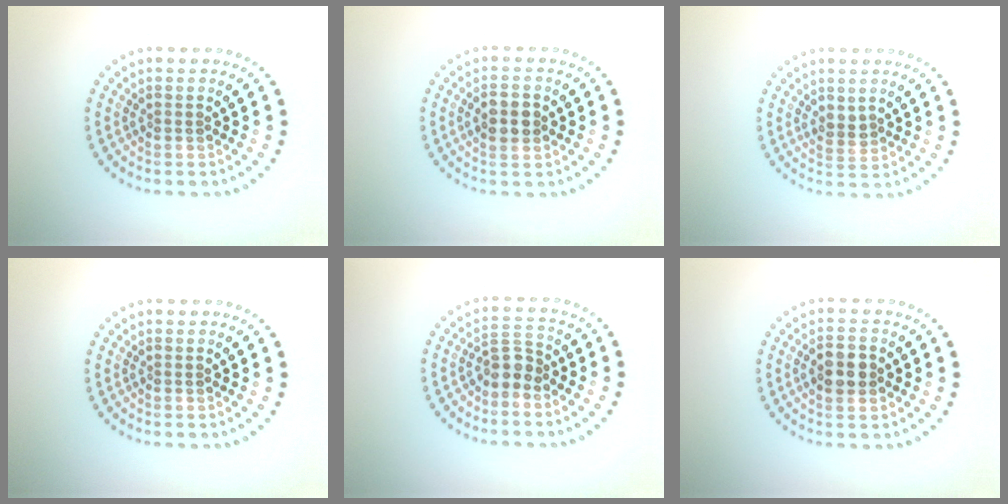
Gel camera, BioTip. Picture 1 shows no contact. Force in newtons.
{"total": 2.9, "press": 2.9, "slide": 0.1}
{"total": 1.5, "press": 1.2, "slide": 0.9}
{"total": 0.0}
{"total": 2.3, "press": 1.9, "slide": 1.4}
{"total": 3.2, "press": 3.2, "slide": 0.2}